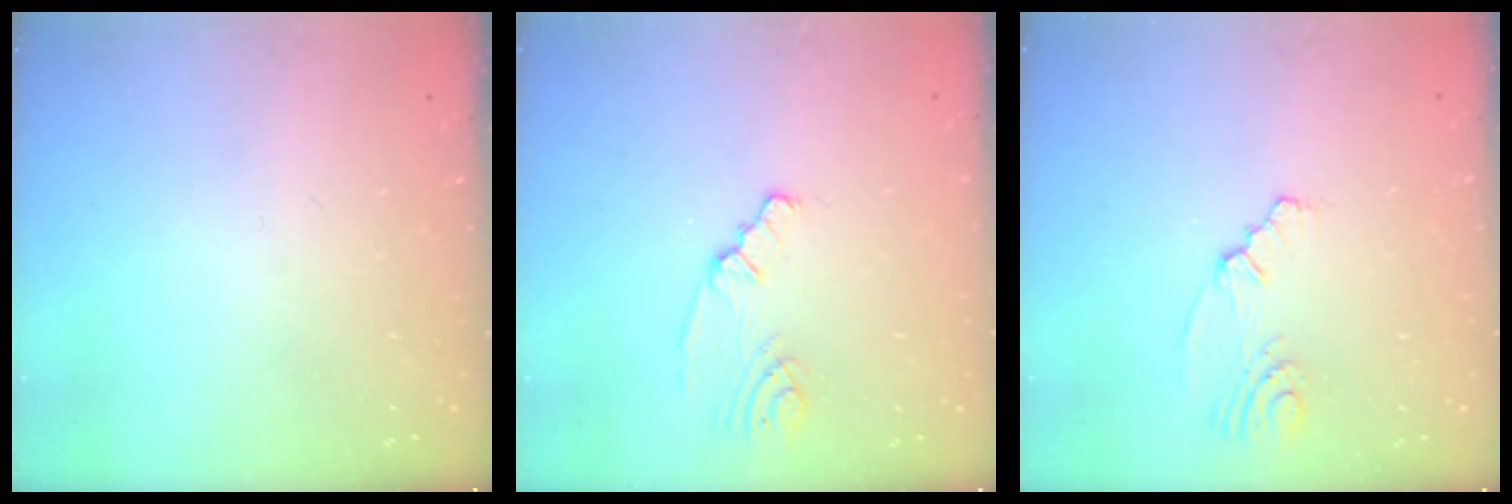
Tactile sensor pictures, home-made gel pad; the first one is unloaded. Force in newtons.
{"total": 2.2, "press": 2.2, "slide": 0.4}
{"total": 2.4, "press": 2.1, "slide": 1.2}